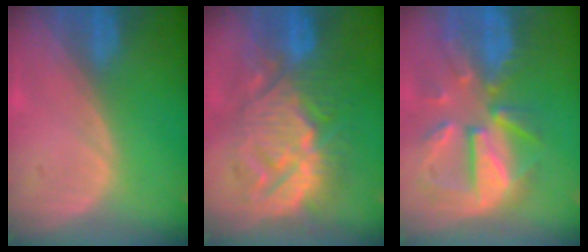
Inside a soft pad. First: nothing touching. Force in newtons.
{"total": 12.0, "press": 11.9, "slide": 1.0}
{"total": 11.3, "press": 9.9, "slide": 5.5}